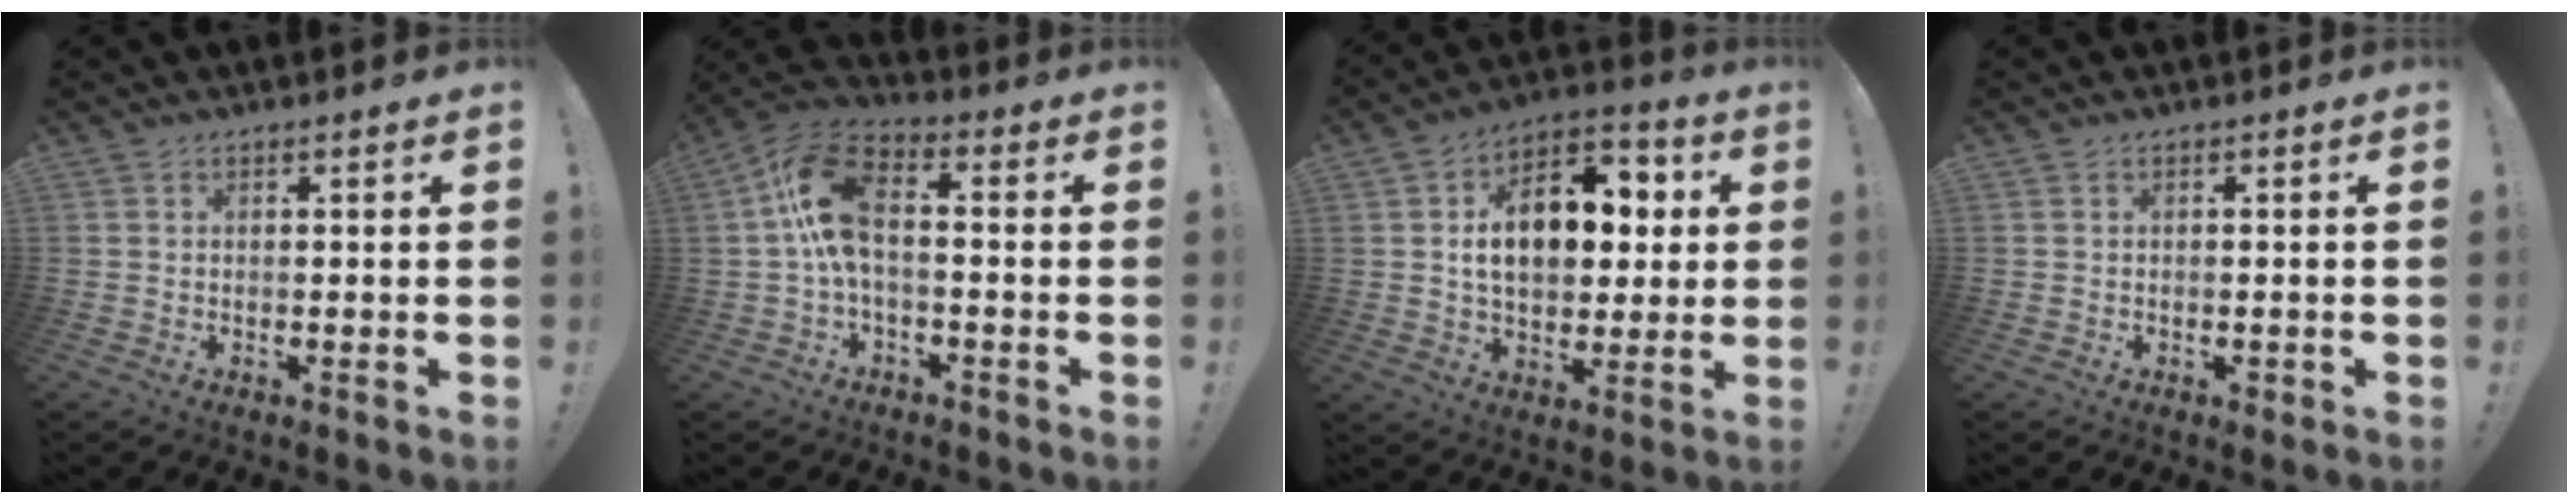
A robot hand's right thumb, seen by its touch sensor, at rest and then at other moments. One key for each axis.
{"total": 12.4, "fx": 0.4, "fy": 6.0, "fz": 10.9, "tx": -0.223, "ty": 0.011, "tz": 0.007}
{"total": 16.1, "fx": 2.6, "fy": 10.9, "fz": 11.6, "tx": -0.175, "ty": 0.005, "tz": 0.049}
{"total": 1.3, "fx": -0.5, "fy": 0.9, "fz": 0.7, "tx": -0.016, "ty": 0.004, "tz": -0.007}